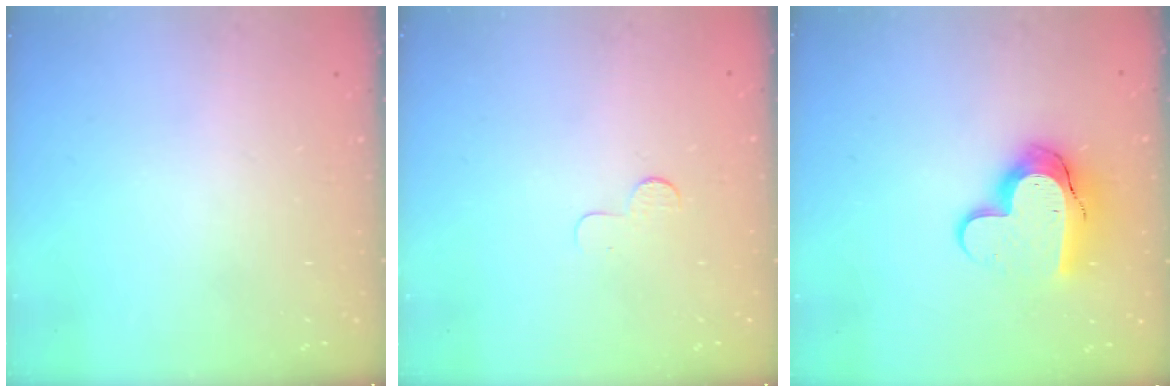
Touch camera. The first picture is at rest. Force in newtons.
{"total": 4.0, "press": 4.0, "slide": 0.4}
{"total": 12.2, "press": 12.1, "slide": 0.8}